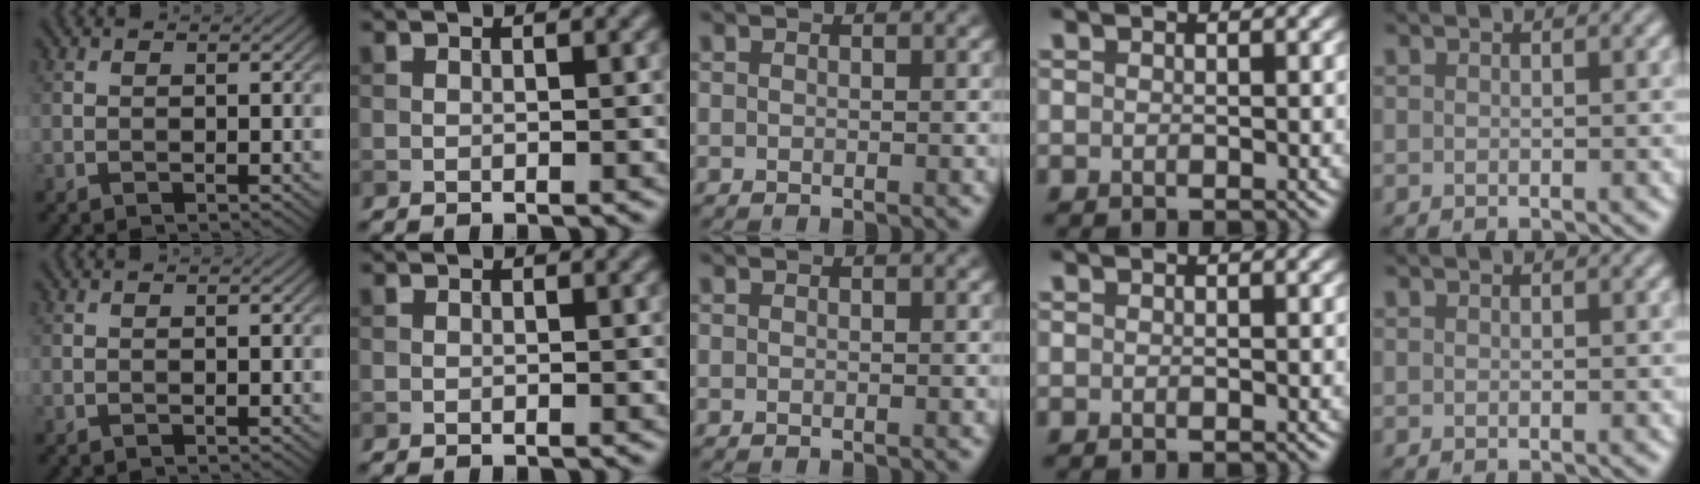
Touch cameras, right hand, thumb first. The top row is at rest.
{}